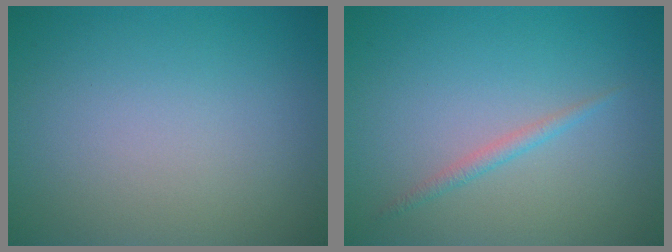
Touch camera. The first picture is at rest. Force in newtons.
{"total": 1.1, "press": 1.1, "slide": 0.1}